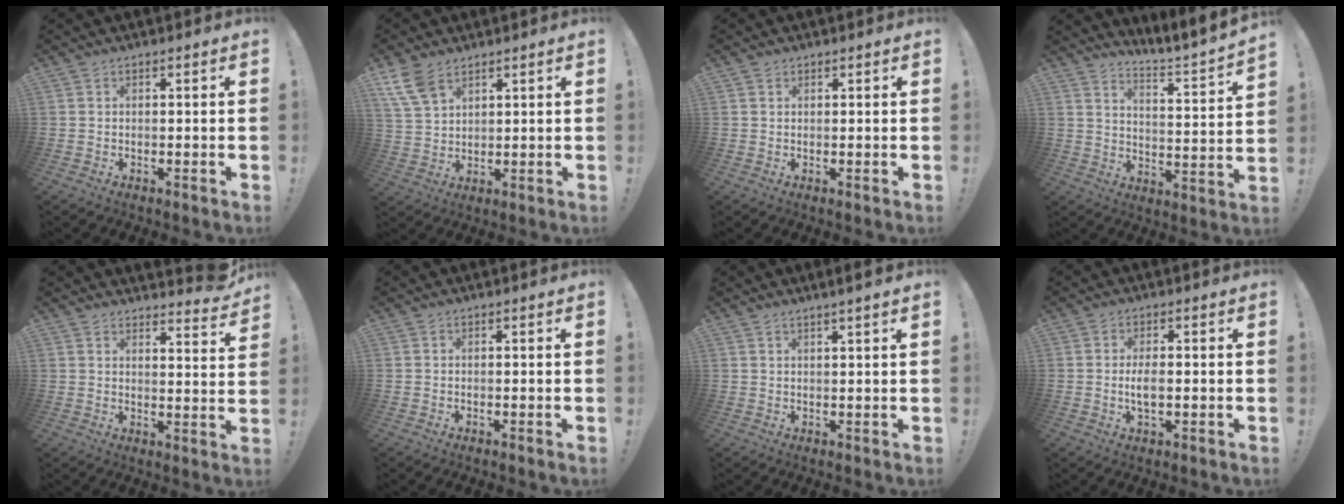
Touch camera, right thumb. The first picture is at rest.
{"total": 8.6, "force": [5.6, 4.7, 4.5], "torque": [-0.096, -0.021, 0.113]}
{"total": 0.7, "force": [0.6, 0.5, 0.0], "torque": [0.003, -0.002, 0.010]}
{"total": 5.2, "force": [4.0, 0.1, 3.4], "torque": [-0.052, -0.057, 0.060]}
{"total": 5.2, "force": [4.7, 1.1, 1.9], "torque": [-0.013, -0.047, 0.081]}
{"total": 0.0}
{"total": 2.5, "force": [1.9, -0.4, 1.6], "torque": [-0.018, -0.013, 0.028]}
{"total": 4.1, "force": [-0.6, 1.6, 3.7], "torque": [-0.071, -0.005, -0.016]}